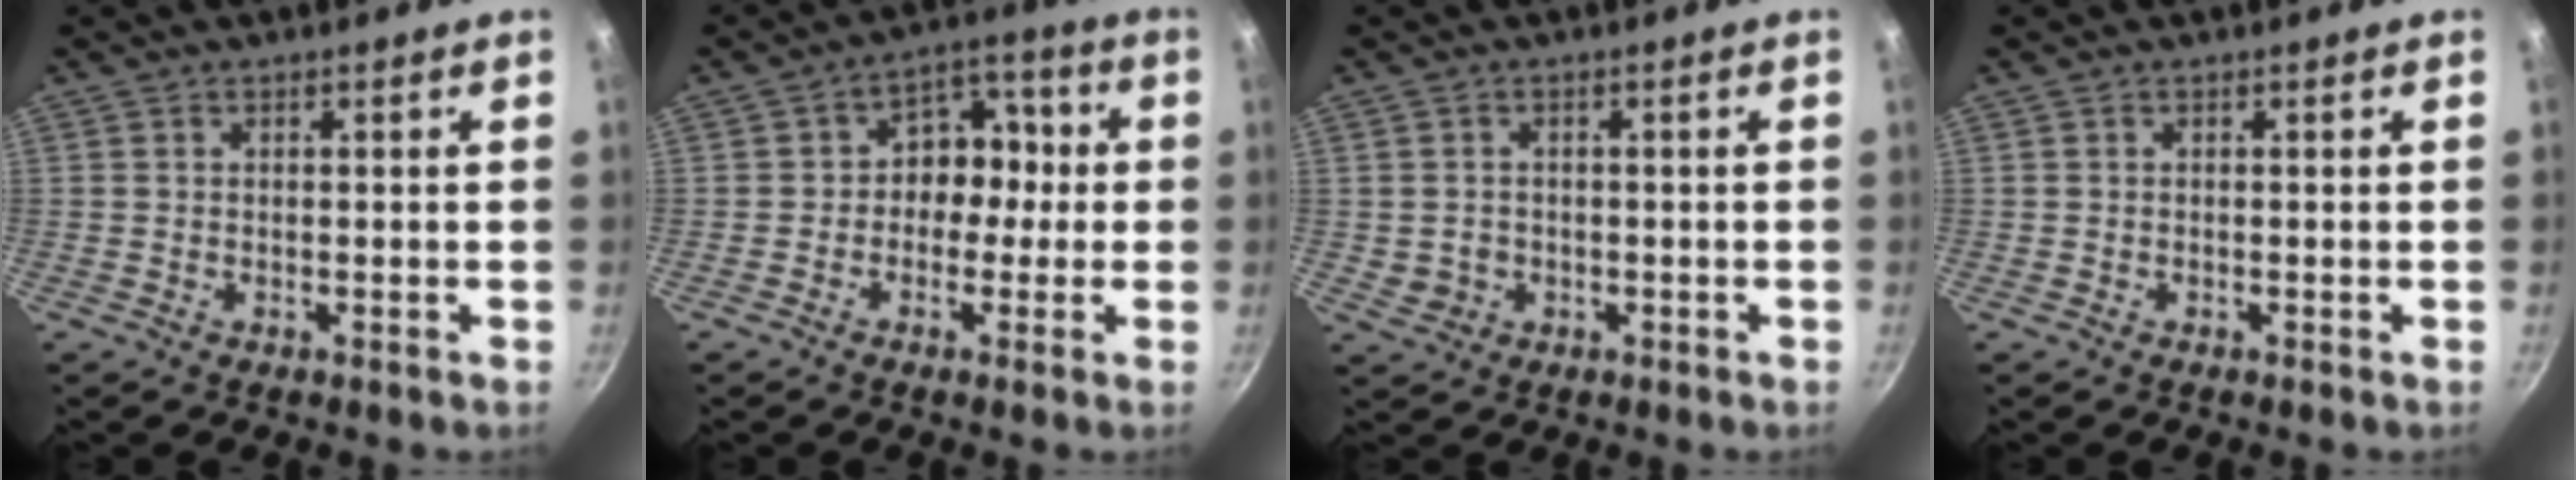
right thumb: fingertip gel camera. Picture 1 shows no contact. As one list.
[{"total": 8.4, "force": [-0.5, 6.7, 4.9], "torque": [-0.010, 0.030, -0.024]}, {"total": 3.0, "force": [-0.4, 2.7, 1.2], "torque": [-0.013, 0.012, 0.005]}, {"total": 0.0}]